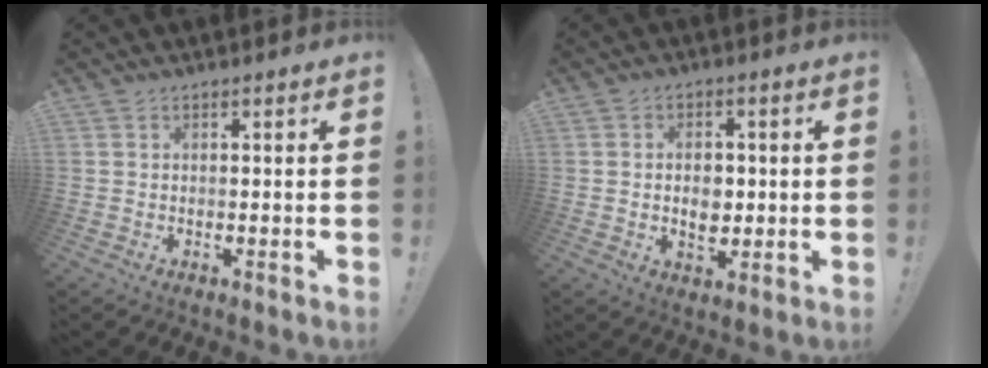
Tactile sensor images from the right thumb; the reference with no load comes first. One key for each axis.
{"total": 5.9, "fx": -0.1, "fy": 4.5, "fz": 3.9, "tx": -0.044, "ty": 0.000, "tz": -0.004}